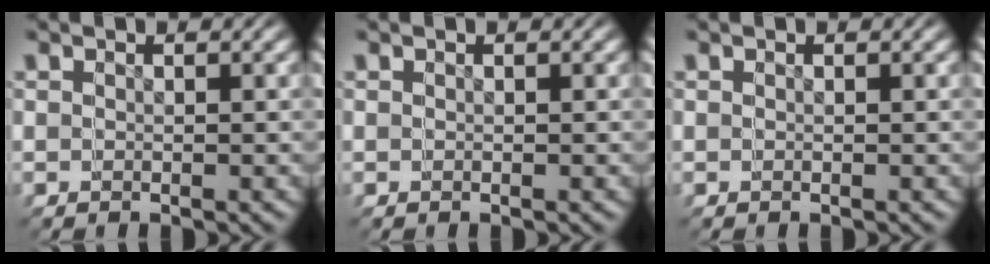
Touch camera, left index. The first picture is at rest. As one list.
[{"total": 0.0}, {"total": 0.0}]